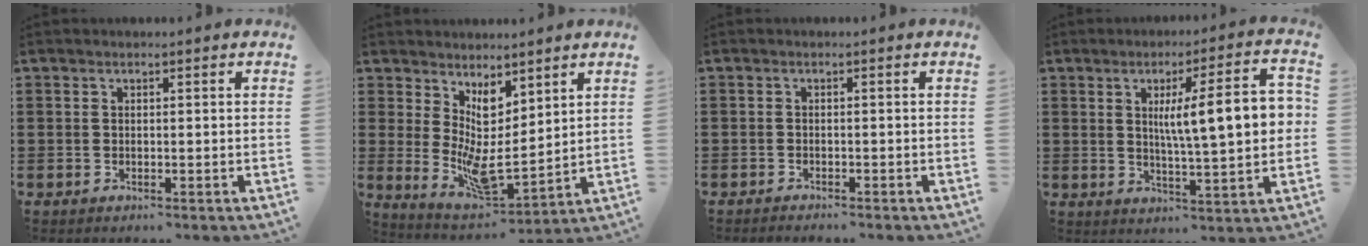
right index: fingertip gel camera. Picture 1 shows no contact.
{"total": 5.9, "force": [1.8, 2.5, 5.1], "torque": [-0.102, -0.027, 0.034]}
{"total": 1.0, "force": [-1.0, -0.1, 0.0], "torque": [-0.002, 0.000, -0.021]}
{"total": 11.5, "force": [2.0, 2.3, 11.1], "torque": [-0.180, 0.002, 0.025]}